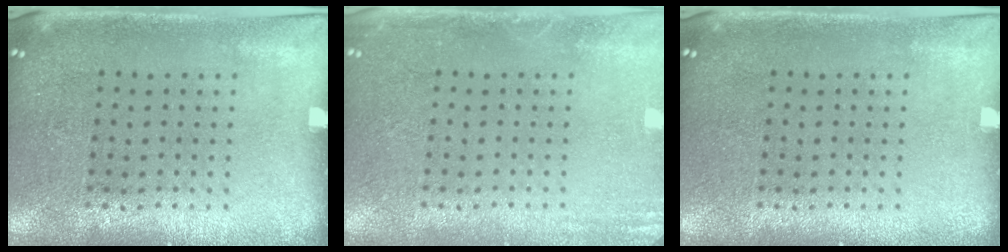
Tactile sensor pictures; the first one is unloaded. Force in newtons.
{"total": 1.6, "press": 1.6, "slide": 0.3}
{"total": 0.0}